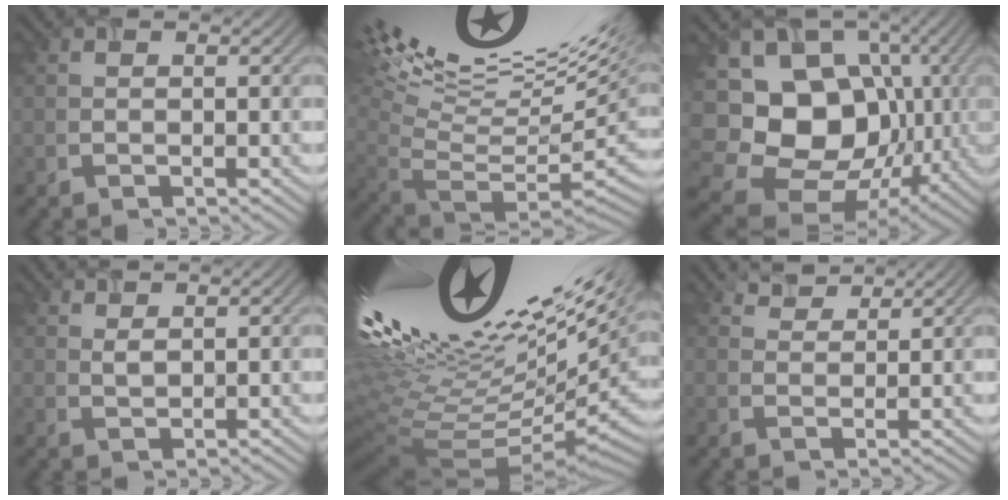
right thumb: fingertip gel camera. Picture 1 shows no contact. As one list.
[{"total": 18.4, "force": [9.5, 5.0, 14.9], "torque": [-0.219, 0.051, 0.176]}, {"total": 18.0, "force": [-1.7, 14.5, 10.6], "torque": [-0.225, -0.027, 0.002]}, {"total": 1.7, "force": [1.5, 0.5, 0.8], "torque": [-0.018, 0.004, 0.035]}, {"total": 18.4, "force": [6.9, 5.6, 16.1], "torque": [-0.246, -0.013, 0.154]}, {"total": 2.4, "force": [2.2, 0.8, 0.6], "torque": [-0.013, 0.006, 0.053]}]